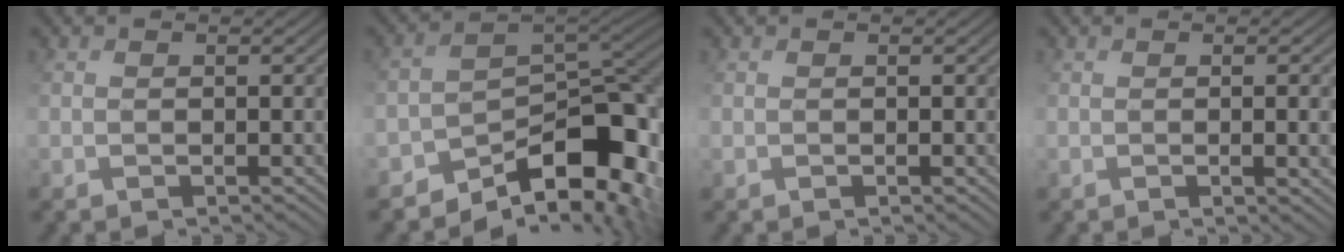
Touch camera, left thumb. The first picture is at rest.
{"total": 10.7, "force": [-6.8, 4.9, 6.7], "torque": [-0.113, 0.005, -0.109]}
{"total": 0.5, "force": [0.0, 0.4, 0.4], "torque": [-0.007, 0.001, 0.001]}
{"total": 6.3, "force": [-0.4, 2.6, 5.7], "torque": [-0.062, -0.005, 0.017]}